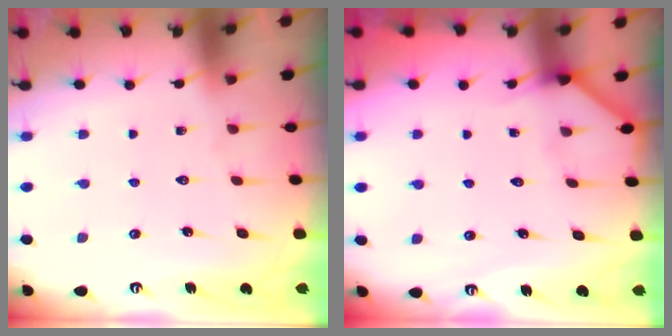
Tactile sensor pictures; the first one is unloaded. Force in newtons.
{"total": 3.2, "press": 3.2, "slide": 0.3}